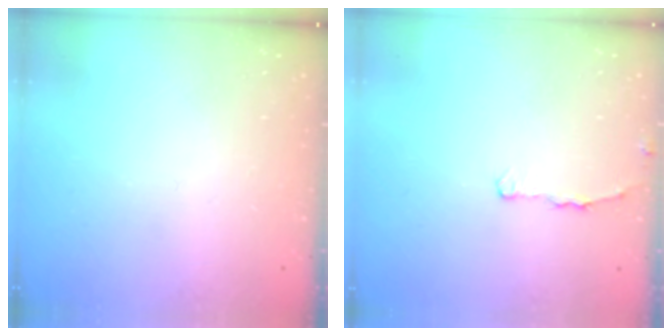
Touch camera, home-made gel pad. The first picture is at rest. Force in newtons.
{"total": 2.8, "press": 2.7, "slide": 0.5}